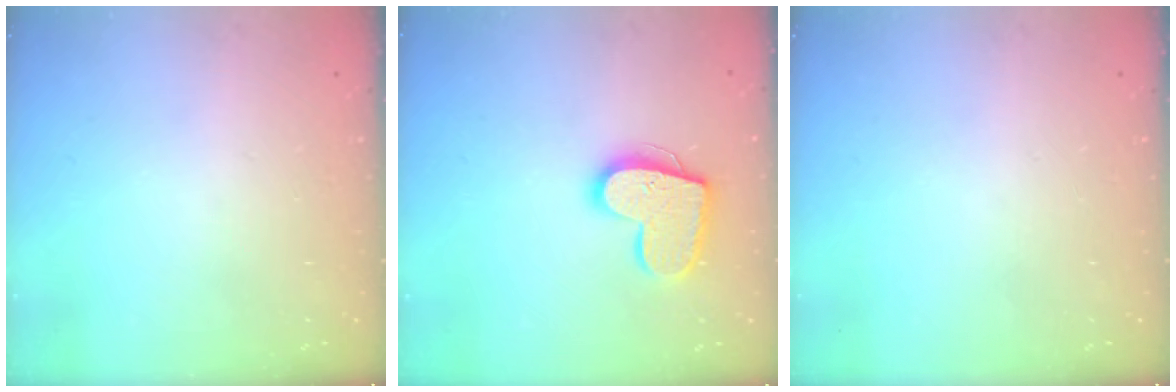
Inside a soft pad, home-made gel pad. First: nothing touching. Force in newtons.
{"total": 14.8, "press": 14.8, "slide": 1.0}
{"total": 0.0}